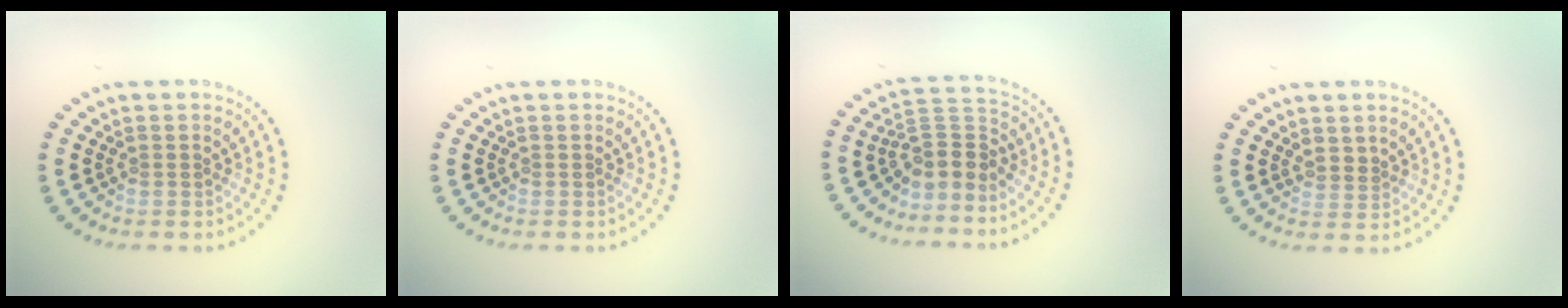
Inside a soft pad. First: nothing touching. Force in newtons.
{"total": 0.0}
{"total": 3.3, "press": 2.4, "slide": 2.3}
{"total": 0.8, "press": 0.7, "slide": 0.5}